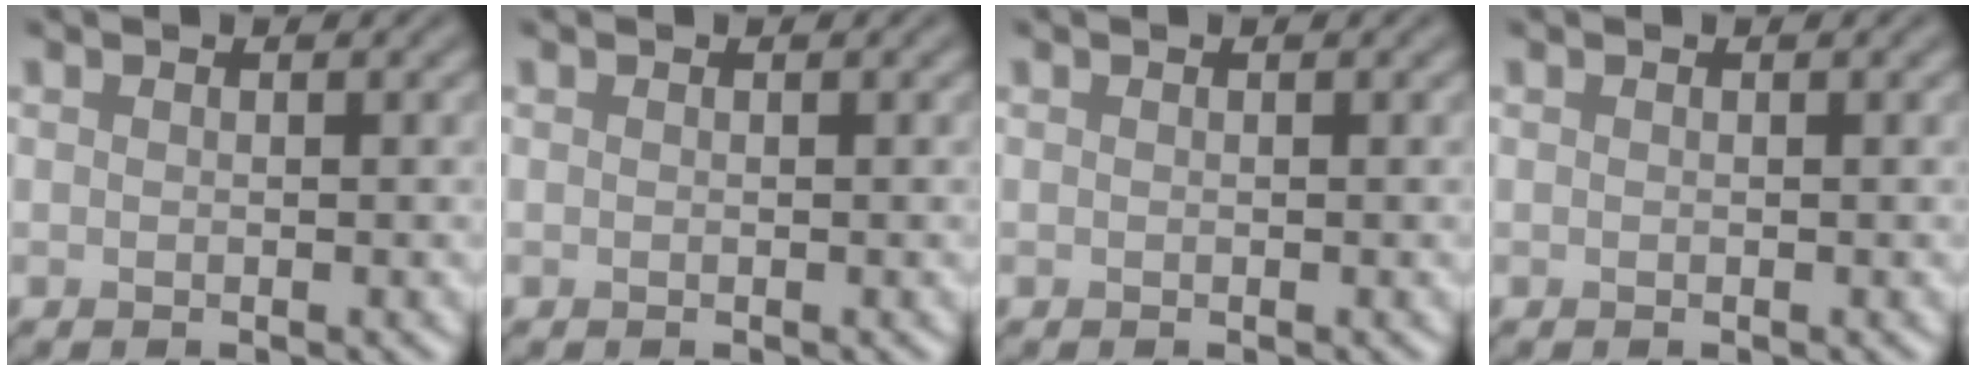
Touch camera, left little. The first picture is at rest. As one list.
[{"total": 0.0}, {"total": 0.0}, {"total": 0.0}]